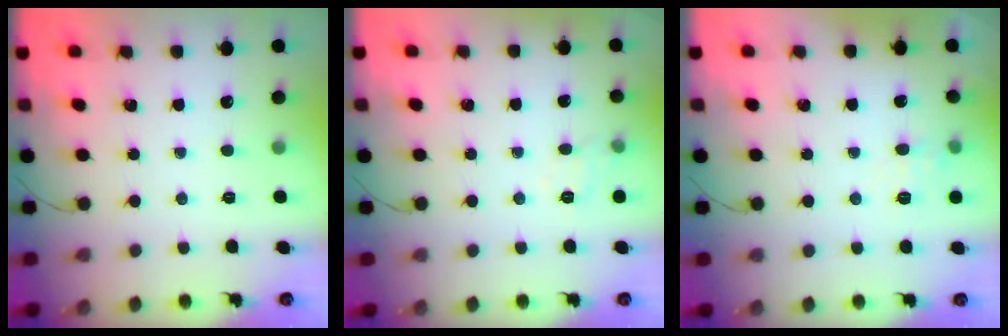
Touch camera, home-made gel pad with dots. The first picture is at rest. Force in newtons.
{"total": 7.4, "press": 7.3, "slide": 1.6}
{"total": 5.5, "press": 5.2, "slide": 1.9}